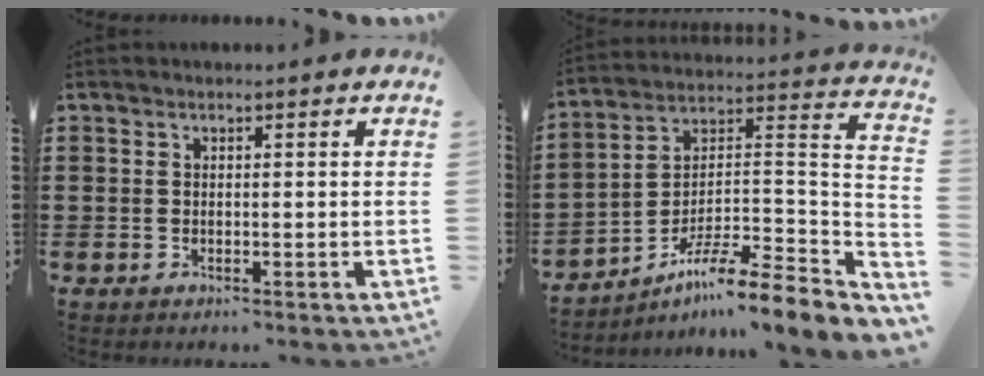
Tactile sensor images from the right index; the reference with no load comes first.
{"total": 8.4, "force": [-6.5, 0.8, 5.2], "torque": [-0.087, -0.008, -0.135]}